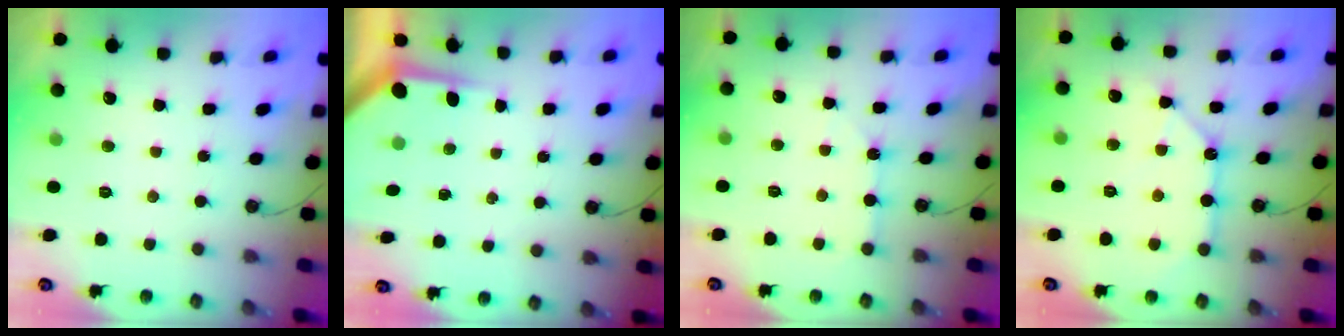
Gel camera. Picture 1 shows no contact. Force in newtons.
{"total": 3.9, "press": 3.8, "slide": 0.4}
{"total": 3.8, "press": 3.8, "slide": 0.4}
{"total": 10.8, "press": 10.7, "slide": 1.0}